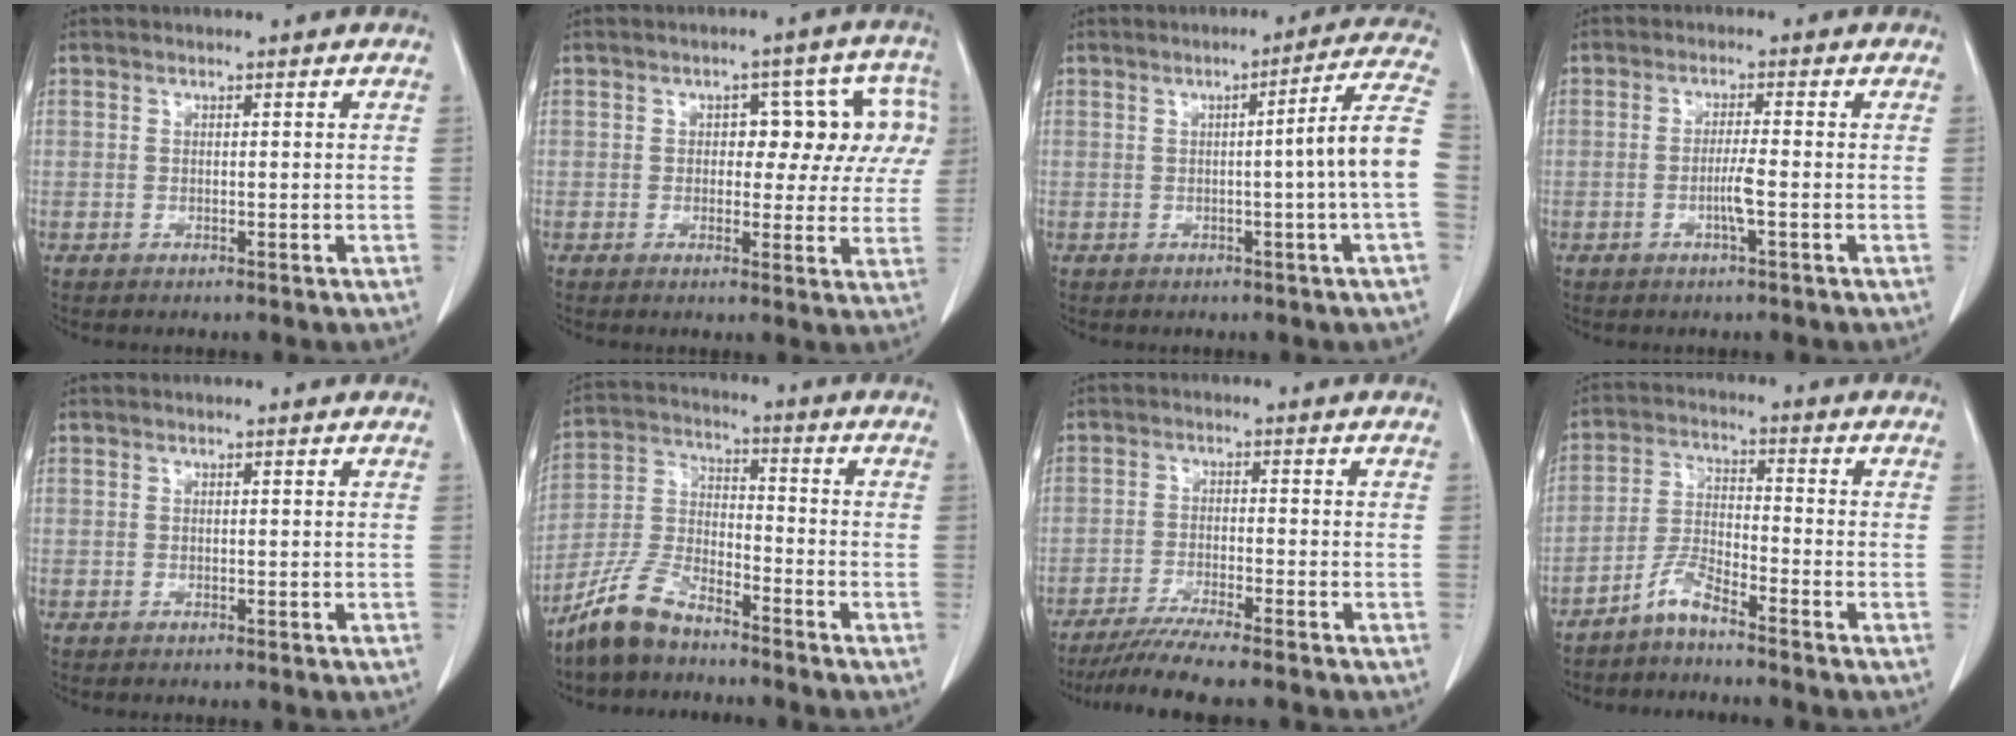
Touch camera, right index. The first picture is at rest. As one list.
[{"total": 9.6, "force": [1.7, 5.1, 7.9], "torque": [-0.073, 0.039, 0.019]}, {"total": 9.1, "force": [-0.9, -1.9, 8.9], "torque": [-0.110, 0.007, -0.014]}, {"total": 3.0, "force": [-0.9, -0.2, 2.9], "torque": [-0.056, -0.003, -0.019]}, {"total": 0.0}, {"total": 9.1, "force": [-7.5, 3.0, 4.3], "torque": [-0.102, -0.003, -0.151]}, {"total": 7.3, "force": [-6.2, -0.3, 3.7], "torque": [-0.061, -0.023, -0.108]}, {"total": 4.6, "force": [-3.9, 0.2, 2.4], "torque": [-0.054, -0.012, -0.082]}]